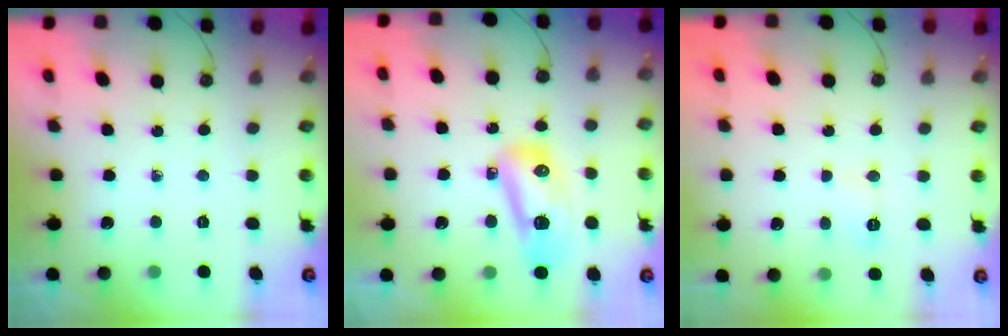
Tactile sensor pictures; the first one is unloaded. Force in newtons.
{"total": 12.3, "press": 12.2, "slide": 1.7}
{"total": 6.3, "press": 6.3, "slide": 0.7}